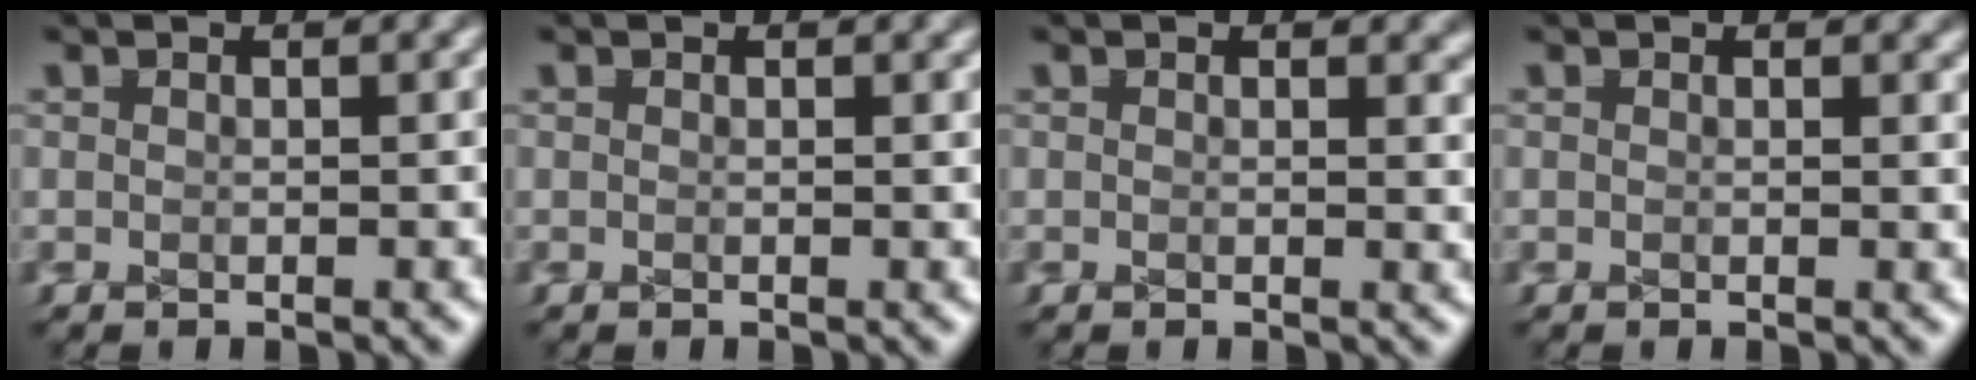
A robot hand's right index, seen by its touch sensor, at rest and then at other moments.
{"total": 0.0}
{"total": 1.0, "force": [0.9, 0.2, 0.4], "torque": [-0.006, -0.001, 0.012]}
{"total": 0.6, "force": [0.5, 0.1, 0.2], "torque": [-0.003, 0.000, 0.006]}